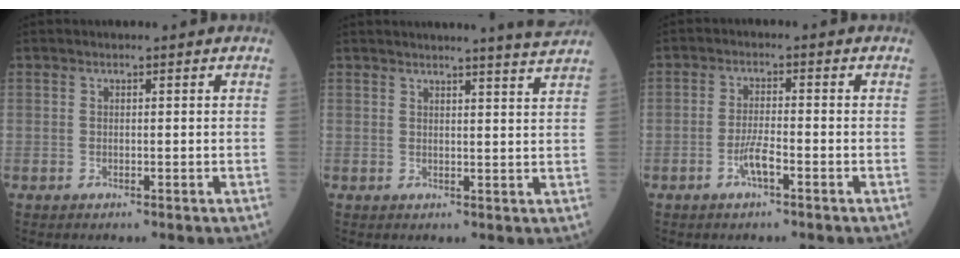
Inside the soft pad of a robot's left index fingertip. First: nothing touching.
{"total": 5.5, "force": [5.1, -1.4, 1.5], "torque": [-0.024, -0.011, 0.052]}
{"total": 3.4, "force": [-1.8, 0.5, 2.9], "torque": [-0.060, 0.001, -0.035]}